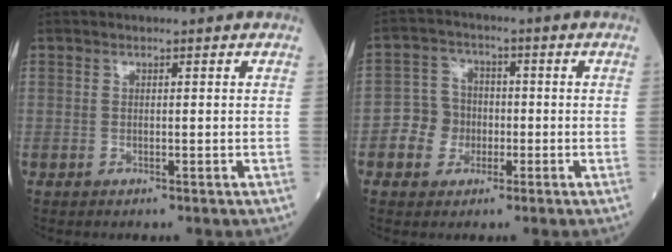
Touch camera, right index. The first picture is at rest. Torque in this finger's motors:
{"motor_torque": [0.45, -0.17, 0.22, 0.00]}